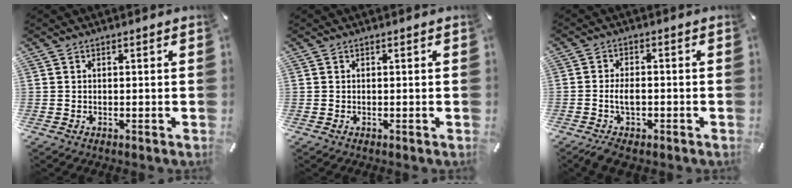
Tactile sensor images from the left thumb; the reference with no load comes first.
{"total": 0.0}
{"total": 4.7, "force": [-1.6, 2.8, 3.4], "torque": [-0.072, 0.009, -0.031]}